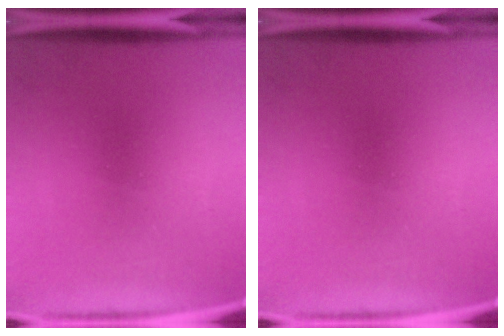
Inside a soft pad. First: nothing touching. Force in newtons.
{"total": 0.0}